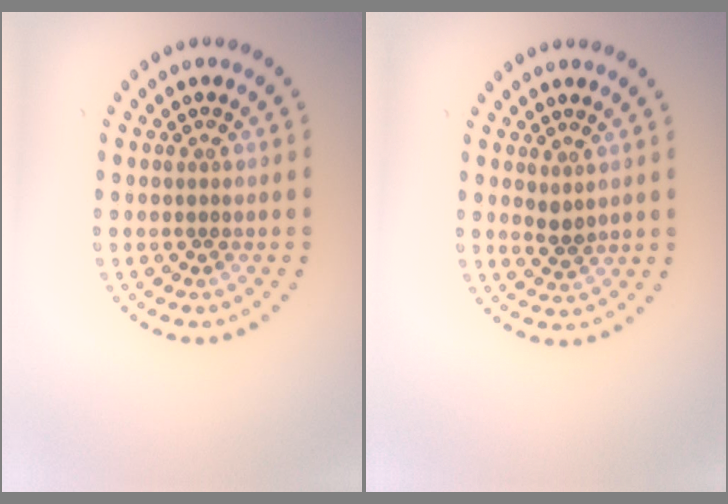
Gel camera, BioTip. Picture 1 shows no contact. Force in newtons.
{"total": 1.1, "press": 0.9, "slide": 0.7}